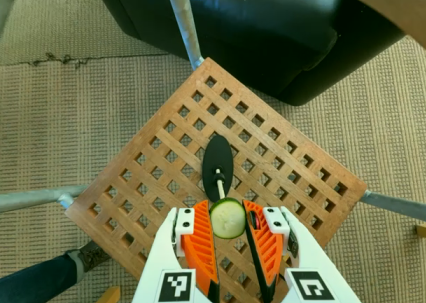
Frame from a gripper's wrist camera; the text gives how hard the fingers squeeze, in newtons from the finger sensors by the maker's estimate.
{"total": 9.2, "left": 9.3, "right": 9.1}